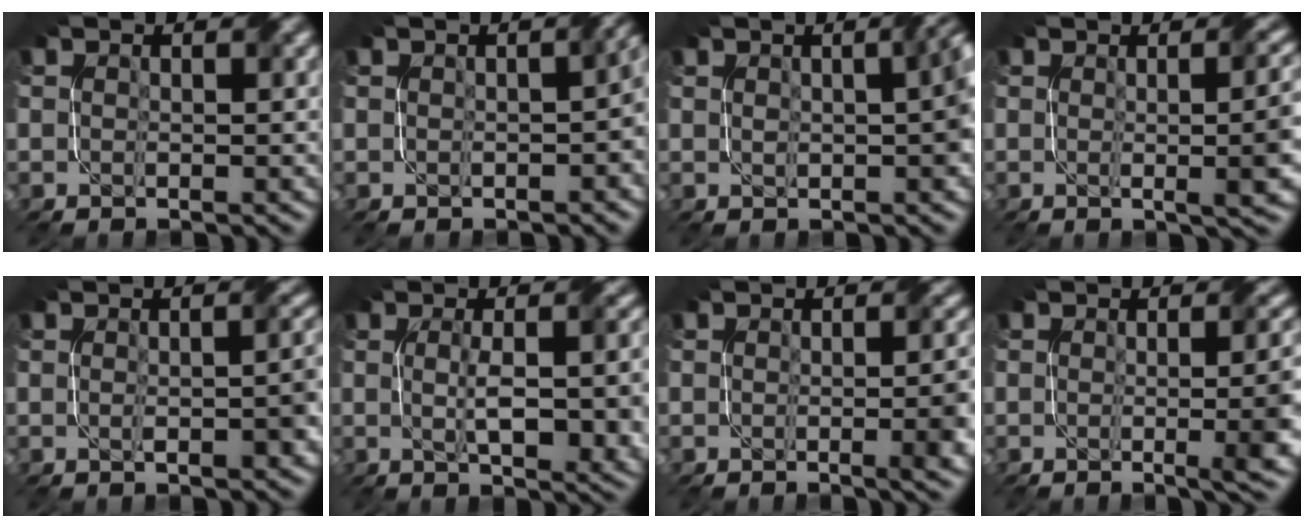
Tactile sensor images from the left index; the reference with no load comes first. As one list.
[{"total": 2.7, "force": [-0.5, 0.8, 2.5], "torque": [-0.028, 0.004, -0.005]}, {"total": 3.3, "force": [0.3, 0.8, 3.2], "torque": [-0.049, 0.010, 0.006]}, {"total": 7.7, "force": [0.1, 2.6, 7.3], "torque": [-0.051, 0.012, -0.001]}, {"total": 4.4, "force": [-0.3, 1.4, 4.2], "torque": [-0.038, 0.009, -0.002]}, {"total": 9.3, "force": [-0.7, 3.3, 8.6], "torque": [-0.109, 0.000, -0.003]}, {"total": 5.4, "force": [-0.6, 1.8, 5.1], "torque": [-0.041, 0.000, -0.004]}, {"total": 9.2, "force": [-0.6, 3.6, 8.5], "torque": [-0.054, 0.006, -0.009]}]